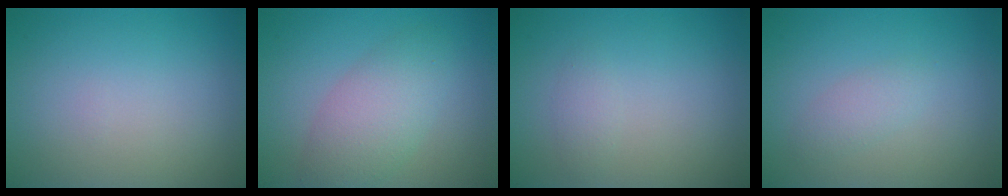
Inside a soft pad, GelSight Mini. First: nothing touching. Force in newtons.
{"total": 4.4, "press": 4.3, "slide": 0.4}
{"total": 1.0, "press": 1.0, "slide": 0.1}
{"total": 1.4, "press": 1.4, "slide": 0.1}